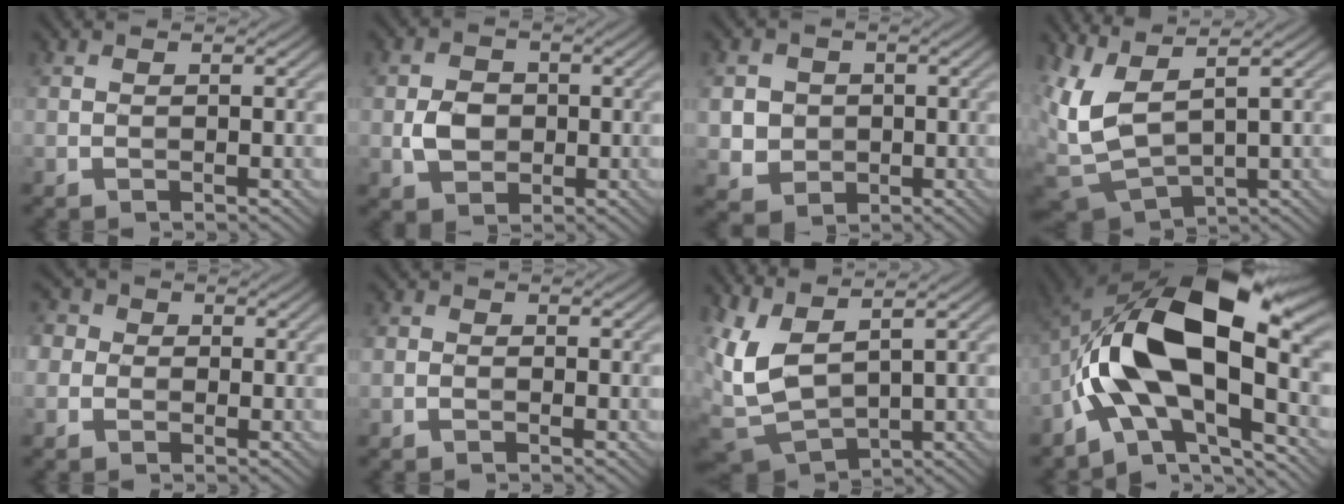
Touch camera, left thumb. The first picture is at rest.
{"total": 4.0, "force": [-0.5, 3.3, 2.2], "torque": [-0.046, -0.003, -0.011]}
{"total": 5.1, "force": [0.2, 4.8, 1.5], "torque": [-0.053, -0.006, 0.005]}
{"total": 9.0, "force": [3.1, 3.8, 7.6], "torque": [-0.207, -0.011, 0.070]}
{"total": 4.1, "force": [-0.3, 3.8, 1.4], "torque": [-0.028, 0.012, -0.040]}
{"total": 1.0, "force": [-0.6, 0.7, 0.3], "torque": [-0.003, 0.001, -0.016]}
{"total": 9.0, "force": [2.6, 4.6, 7.3], "torque": [-0.206, -0.015, 0.056]}
{"total": 16.3, "force": [-1.5, 7.9, 14.2], "torque": [-0.254, 0.017, -0.039]}